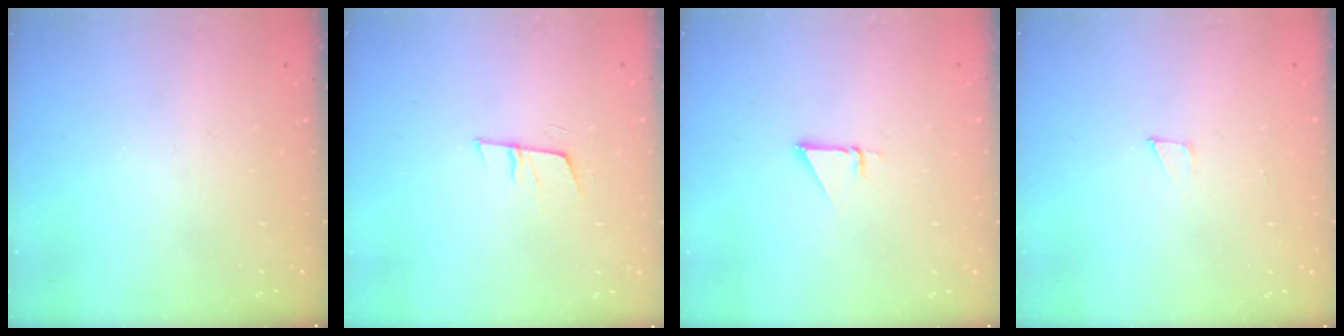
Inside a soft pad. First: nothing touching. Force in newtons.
{"total": 6.2, "press": 5.6, "slide": 2.7}
{"total": 2.3, "press": 2.3, "slide": 0.1}
{"total": 3.2, "press": 3.2, "slide": 0.3}